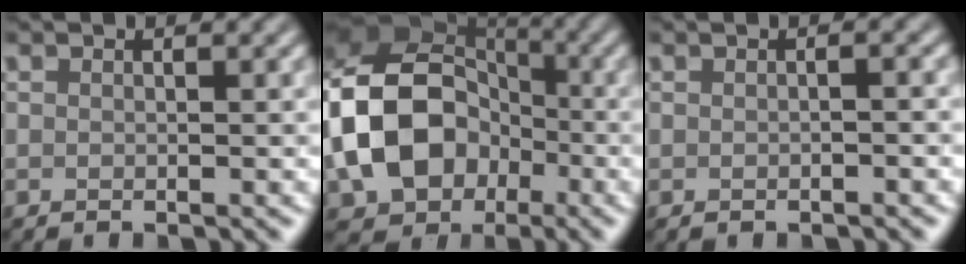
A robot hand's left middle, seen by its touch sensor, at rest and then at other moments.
{"total": 13.4, "force": [-2.5, 10.4, 8.1], "torque": [-0.165, -0.011, -0.057]}
{"total": 1.0, "force": [-0.3, 0.2, 0.9], "torque": [-0.011, 0.002, -0.004]}